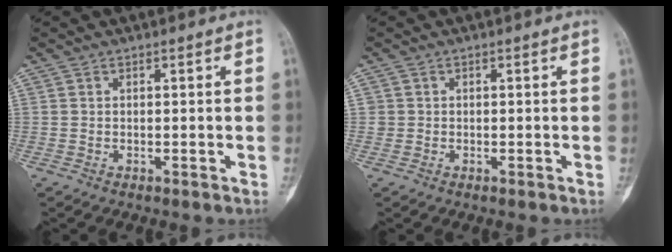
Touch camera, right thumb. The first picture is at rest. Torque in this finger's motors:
{"motor_torque": [0.02, -0.15, 0.36, 0.10, -0.09]}